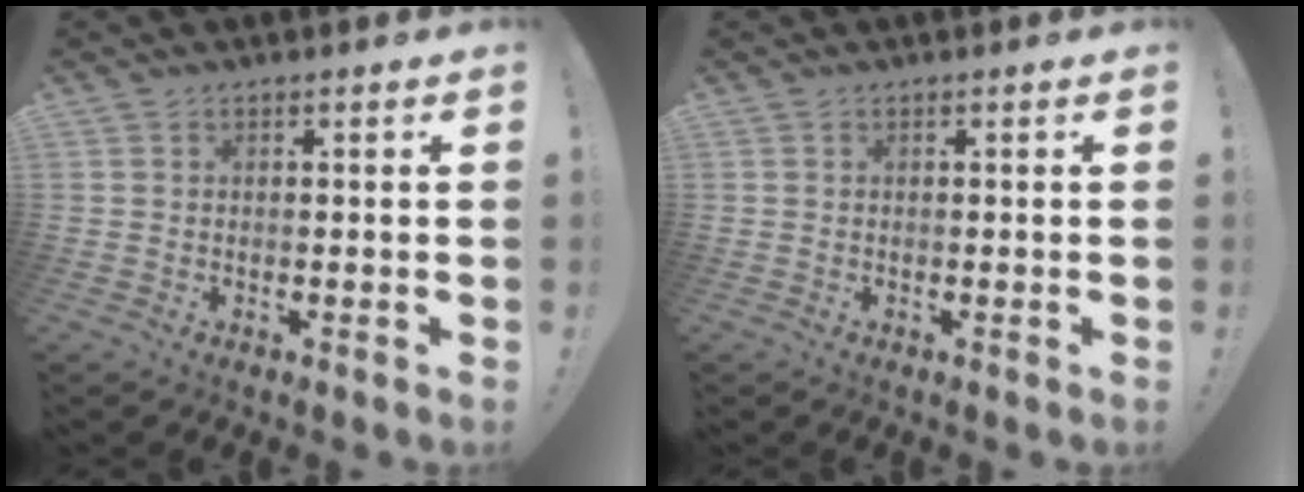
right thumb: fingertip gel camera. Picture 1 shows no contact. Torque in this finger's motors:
{"motor_torque": [-0.01, 0.01, 0.00, 0.00, 0.02]}